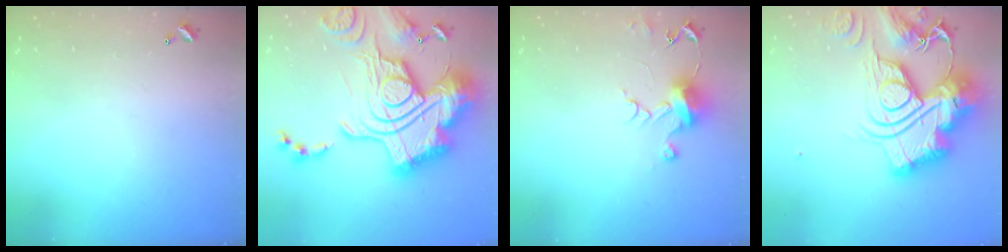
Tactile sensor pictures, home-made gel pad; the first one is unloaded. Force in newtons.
{"total": 4.8, "press": 4.1, "slide": 2.6}
{"total": 7.7, "press": 7.7, "slide": 0.4}
{"total": 0.6, "press": 0.6, "slide": 0.0}